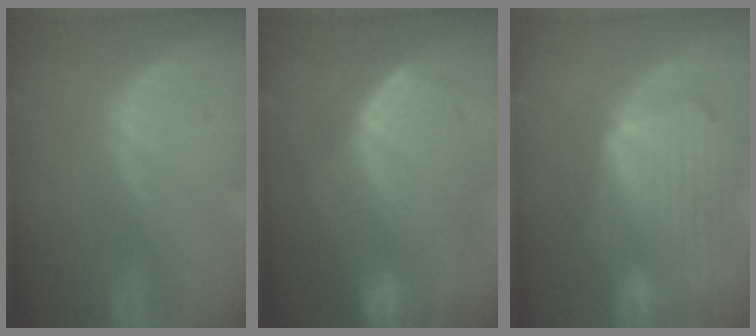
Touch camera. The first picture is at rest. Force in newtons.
{"total": 10.7, "press": 9.4, "slide": 5.2}
{"total": 10.9, "press": 9.5, "slide": 5.3}